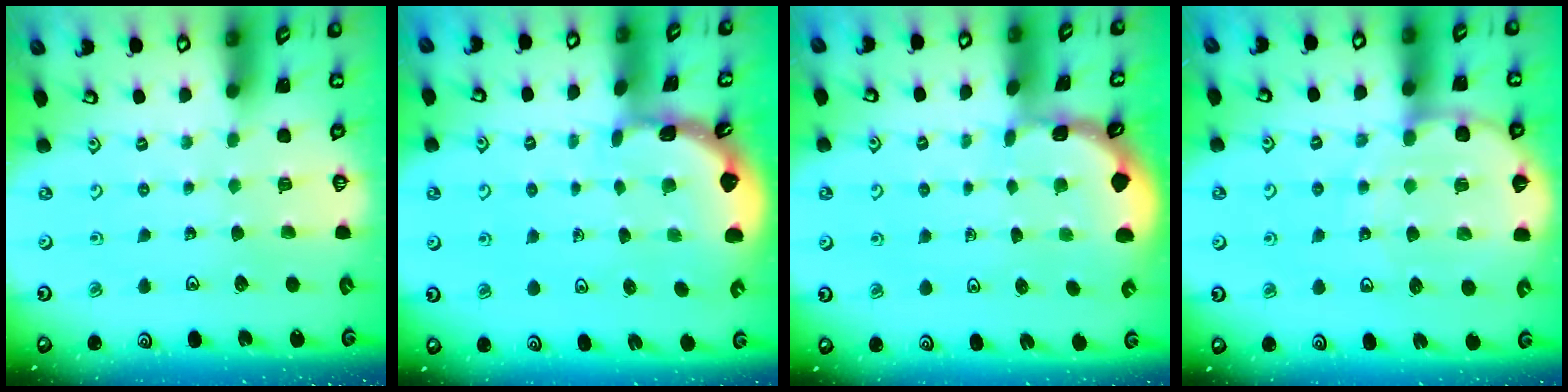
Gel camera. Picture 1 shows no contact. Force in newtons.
{"total": 1.8, "press": 1.8, "slide": 0.2}
{"total": 1.1, "press": 1.1, "slide": 0.2}
{"total": 9.6, "press": 9.1, "slide": 3.1}